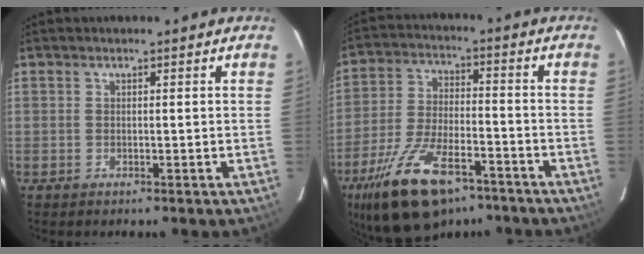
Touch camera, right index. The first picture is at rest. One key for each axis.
{"total": 18.4, "fx": -12.0, "fy": 7.9, "fz": 11.6, "tx": -0.238, "ty": -0.024, "tz": -0.207}